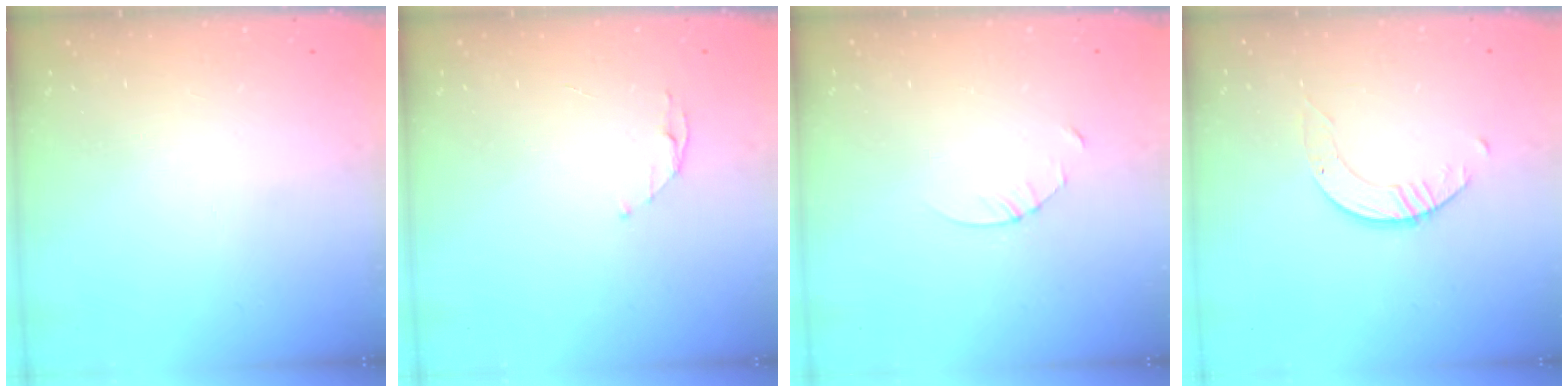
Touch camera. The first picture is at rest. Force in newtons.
{"total": 4.4, "press": 4.4, "slide": 0.5}
{"total": 3.2, "press": 3.2, "slide": 0.3}
{"total": 2.6, "press": 2.6, "slide": 0.3}